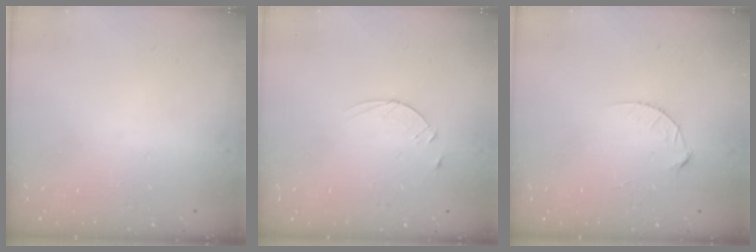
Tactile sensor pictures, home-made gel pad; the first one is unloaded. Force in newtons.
{"total": 3.6, "press": 3.6, "slide": 0.5}
{"total": 3.7, "press": 3.7, "slide": 0.4}